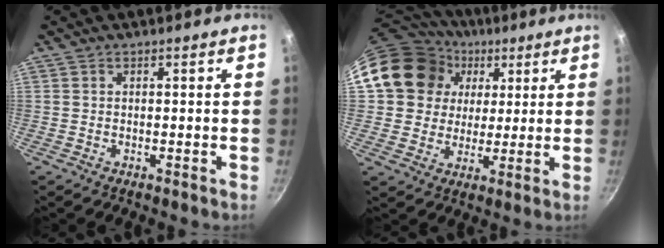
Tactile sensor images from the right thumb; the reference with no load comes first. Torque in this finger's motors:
{"motor_torque": [-0.87, 1.26, 0.48, -0.44, 0.15]}